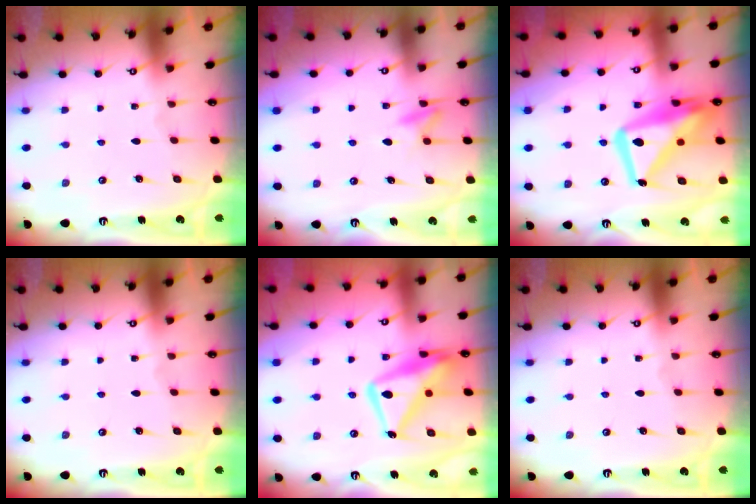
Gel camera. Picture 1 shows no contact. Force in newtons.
{"total": 7.8, "press": 7.8, "slide": 0.8}
{"total": 17.5, "press": 17.4, "slide": 1.7}
{"total": 0.0}
{"total": 17.0, "press": 16.9, "slide": 1.5}
{"total": 0.0}